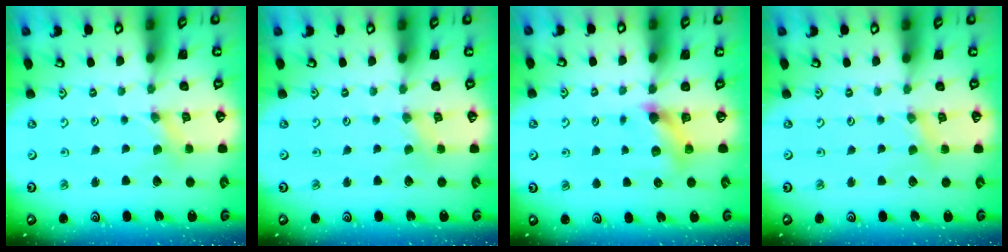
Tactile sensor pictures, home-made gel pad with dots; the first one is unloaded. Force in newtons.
{"total": 0.0}
{"total": 7.0, "press": 7.0, "slide": 0.6}
{"total": 2.0, "press": 1.9, "slide": 0.4}